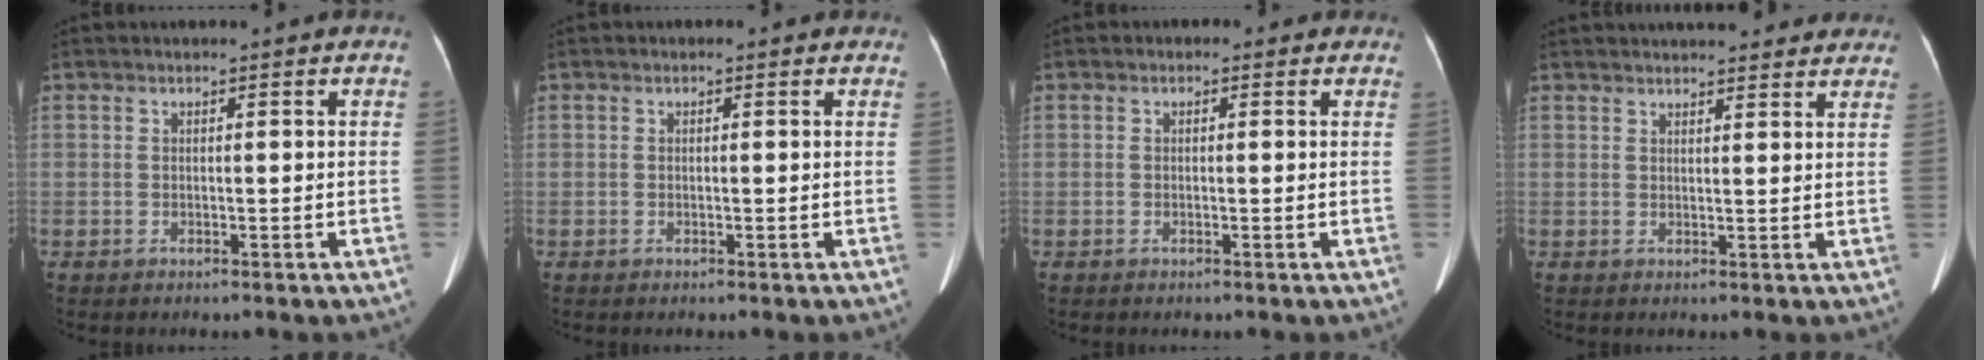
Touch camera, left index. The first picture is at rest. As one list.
[{"total": 0.0}, {"total": 1.0, "force": [0.3, 0.8, 0.4], "torque": [0.000, 0.008, -0.005]}, {"total": 15.0, "force": [13.6, 3.8, 5.2], "torque": [-0.053, 0.035, 0.163]}]